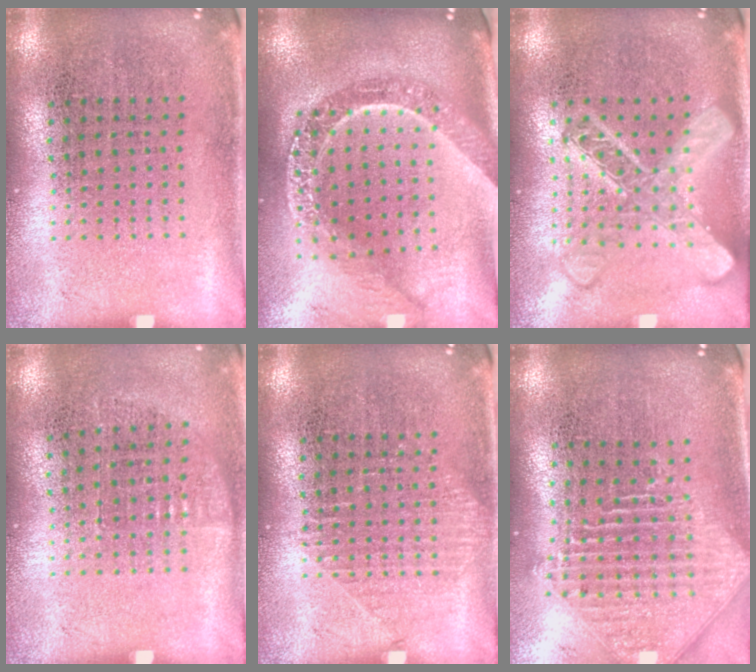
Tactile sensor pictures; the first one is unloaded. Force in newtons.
{"total": 2.7, "press": 2.2, "slide": 1.6}
{"total": 2.7, "press": 2.6, "slide": 0.5}
{"total": 0.7, "press": 0.6, "slide": 0.3}
{"total": 1.0, "press": 1.0, "slide": 0.2}
{"total": 2.5, "press": 1.9, "slide": 1.7}